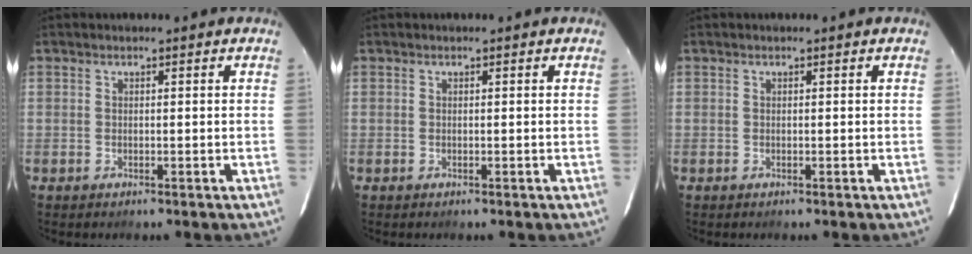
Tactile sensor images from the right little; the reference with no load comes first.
{"total": 0.0}
{"total": 0.0}